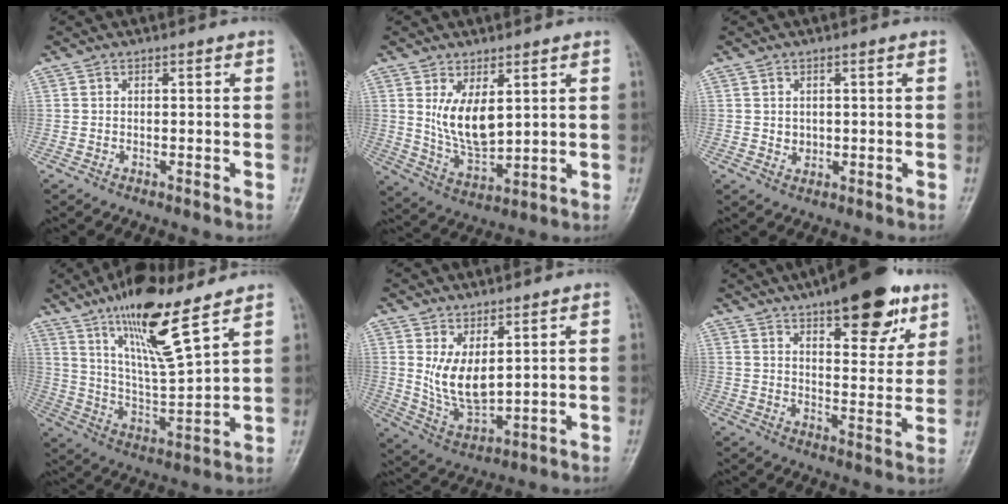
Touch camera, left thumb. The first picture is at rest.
{"total": 9.1, "force": [2.9, 4.3, 7.4], "torque": [-0.121, -0.030, 0.069]}
{"total": 1.9, "force": [0.4, 1.5, 1.0], "torque": [-0.009, -0.004, 0.012]}
{"total": 16.3, "force": [10.9, 3.1, 11.6], "torque": [-0.198, -0.061, 0.208]}
{"total": 8.3, "force": [2.7, 3.8, 6.8], "torque": [-0.121, -0.032, 0.069]}
{"total": 14.4, "force": [8.5, 5.6, 10.2], "torque": [-0.101, -0.031, 0.117]}